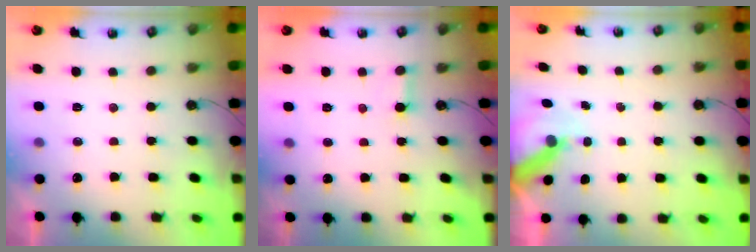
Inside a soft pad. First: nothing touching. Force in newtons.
{"total": 2.5, "press": 2.5, "slide": 0.1}
{"total": 8.0, "press": 7.9, "slide": 1.0}